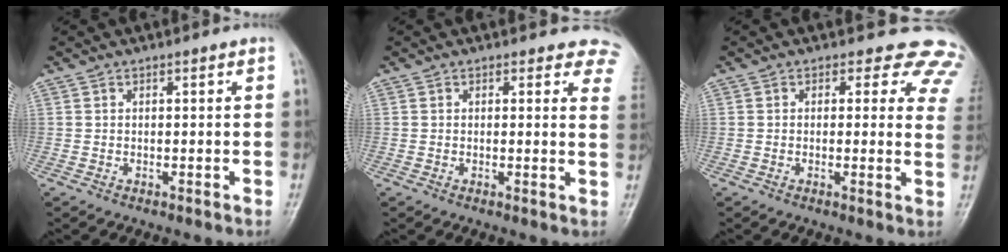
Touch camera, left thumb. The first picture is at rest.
{"total": 6.4, "force": [5.5, 3.0, 1.3], "torque": [0.034, -0.017, 0.027]}
{"total": 9.8, "force": [7.9, 5.2, 2.6], "torque": [0.028, -0.027, 0.050]}